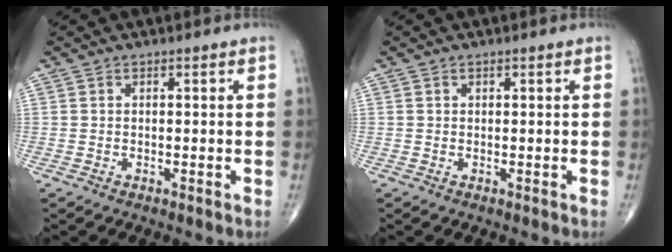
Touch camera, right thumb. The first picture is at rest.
{"total": 0.0}